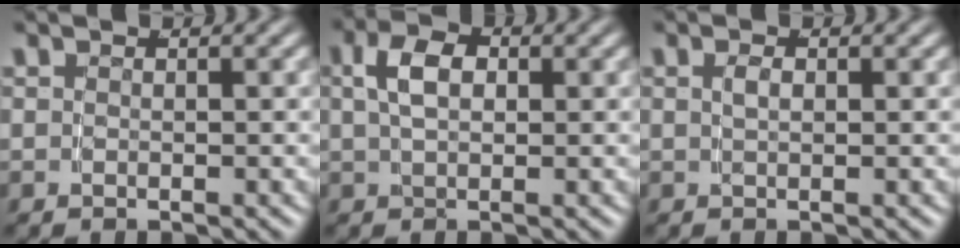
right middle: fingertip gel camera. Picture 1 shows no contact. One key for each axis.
{"total": 4.2, "fx": 1.2, "fy": 2.5, "fz": 3.2, "tx": -0.055, "ty": 0.005, "tz": 0.018}
{"total": 0.7, "fx": 0.4, "fy": 0.1, "fz": 0.5, "tx": -0.007, "ty": 0.004, "tz": 0.007}